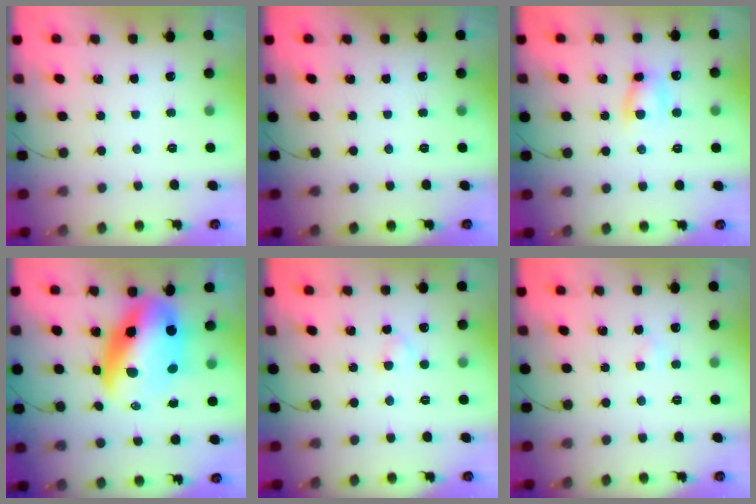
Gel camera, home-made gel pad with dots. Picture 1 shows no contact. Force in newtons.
{"total": 0.0}
{"total": 6.3, "press": 6.3, "slide": 0.6}
{"total": 15.5, "press": 15.0, "slide": 4.0}
{"total": 2.2, "press": 1.9, "slide": 1.1}
{"total": 2.4, "press": 2.3, "slide": 0.8}